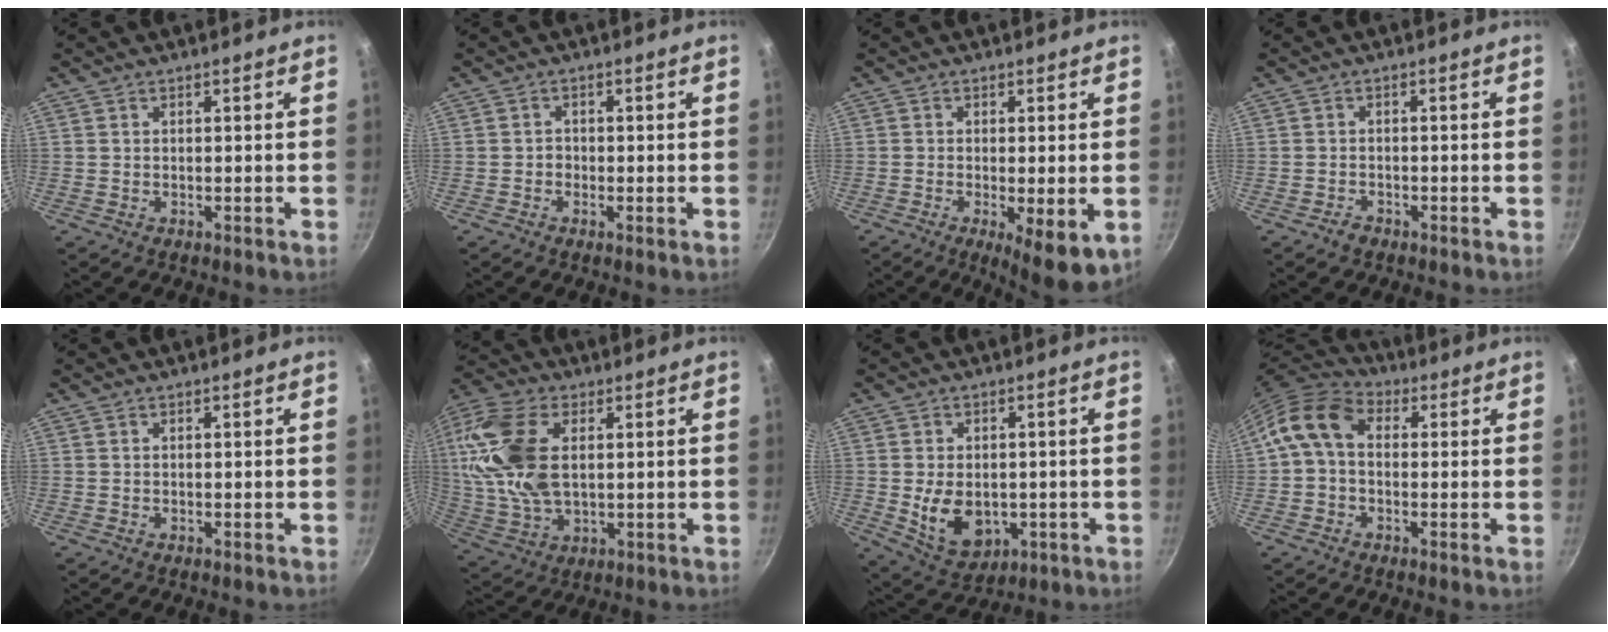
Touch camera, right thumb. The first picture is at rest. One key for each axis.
{"total": 1.4, "fx": -0.5, "fy": 1.1, "fz": 0.8, "tx": -0.003, "ty": 0.003, "tz": -0.015}
{"total": 9.2, "fx": -2.9, "fy": 2.8, "fz": 8.3, "tx": -0.122, "ty": -0.022, "tz": -0.041}
{"total": 1.6, "fx": -1.2, "fy": 0.9, "fz": 0.4, "tx": -0.009, "ty": 0.005, "tz": -0.023}
{"total": 0.0}
{"total": 18.3, "fx": 3.3, "fy": 10.2, "fz": 14.8, "tx": -0.334, "ty": 0.000, "tz": 0.061}
{"total": 9.6, "fx": -1.4, "fy": 6.8, "fz": 6.7, "tx": -0.093, "ty": -0.003, "tz": -0.003}
{"total": 10.5, "fx": 0.9, "fy": 7.3, "fz": 7.5, "tx": -0.135, "ty": 0.029, "tz": 0.000}